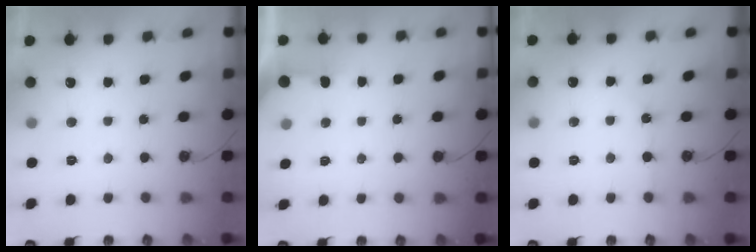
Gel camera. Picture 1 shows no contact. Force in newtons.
{"total": 2.7, "press": 2.7, "slide": 0.4}
{"total": 1.8, "press": 1.8, "slide": 0.4}